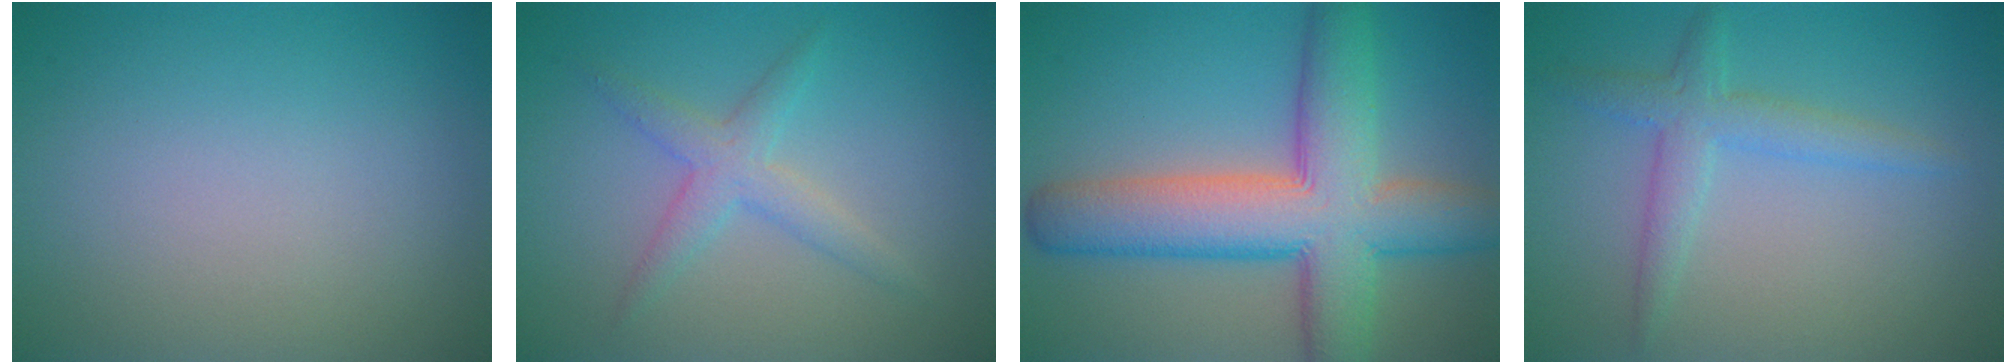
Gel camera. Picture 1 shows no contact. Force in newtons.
{"total": 2.5, "press": 2.5, "slide": 0.1}
{"total": 10.5, "press": 10.5, "slide": 0.5}
{"total": 2.9, "press": 2.9, "slide": 0.1}